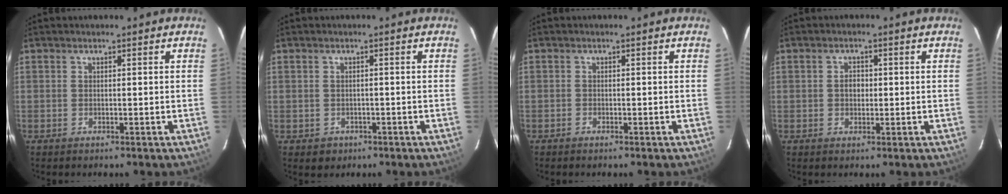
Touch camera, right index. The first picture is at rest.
{"total": 2.5, "force": [-0.7, 2.3, 0.4], "torque": [-0.009, 0.000, -0.004]}
{"total": 0.6, "force": [-0.5, 0.3, 0.0], "torque": [-0.002, 0.002, -0.011]}
{"total": 2.1, "force": [0.0, 1.7, 1.2], "torque": [-0.019, 0.007, -0.001]}